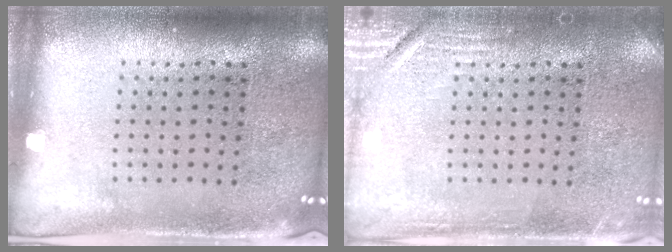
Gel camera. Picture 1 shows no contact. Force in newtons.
{"total": 2.7, "press": 2.7, "slide": 0.4}